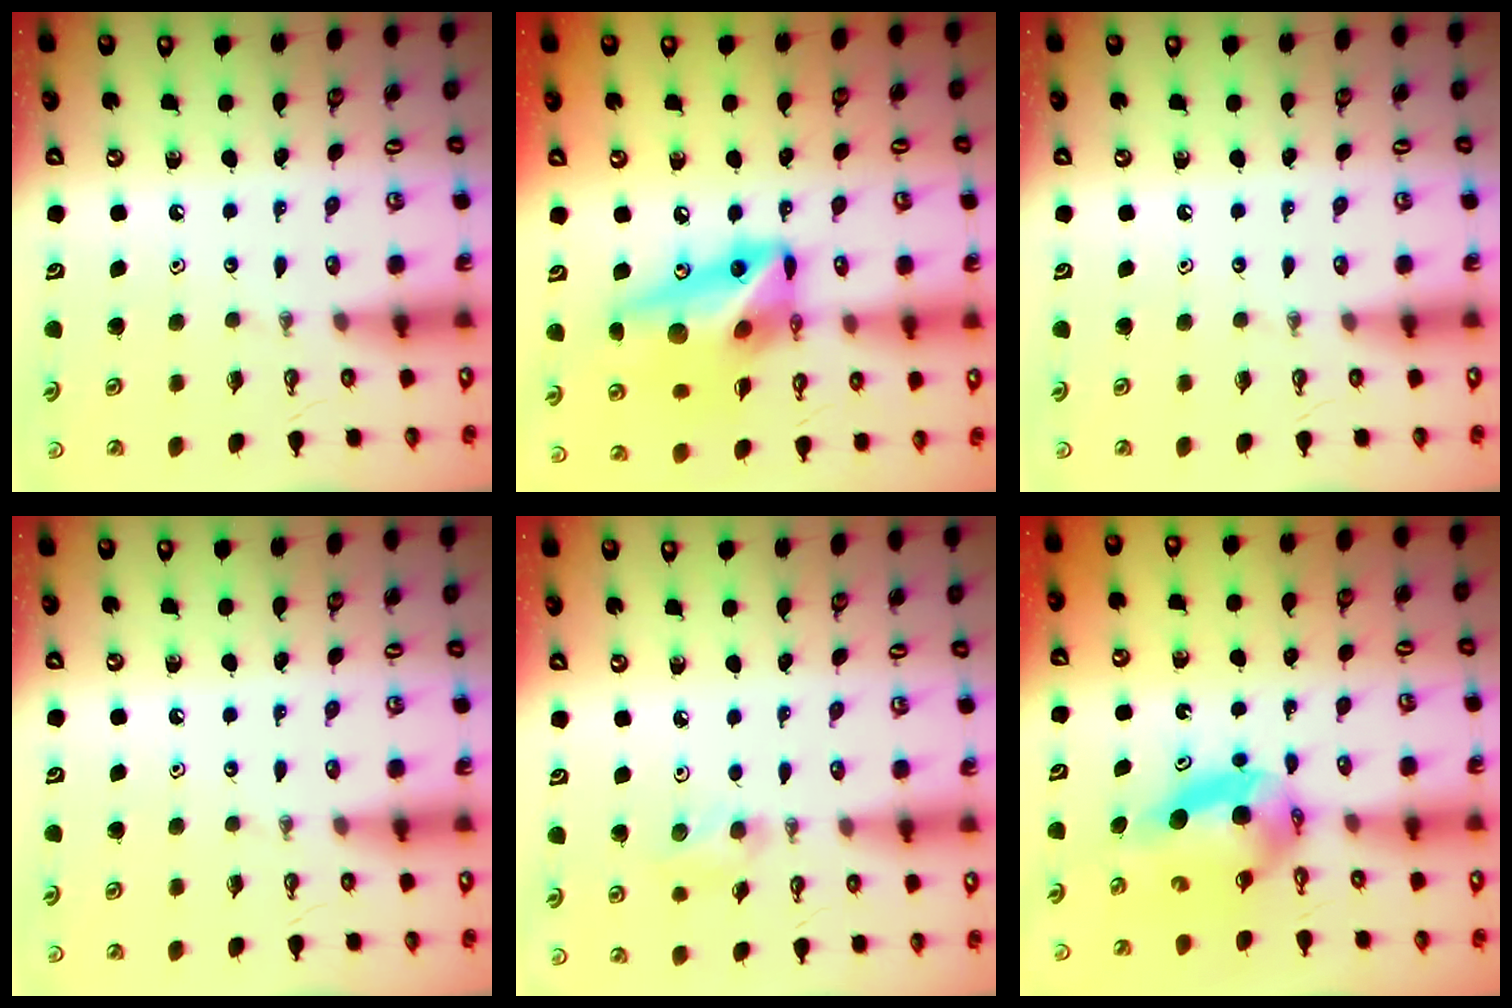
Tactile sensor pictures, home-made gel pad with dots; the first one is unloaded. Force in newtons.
{"total": 17.3, "press": 17.0, "slide": 3.2}
{"total": 0.0}
{"total": 0.0}
{"total": 6.8, "press": 5.6, "slide": 3.8}
{"total": 5.3, "press": 5.3, "slide": 0.3}